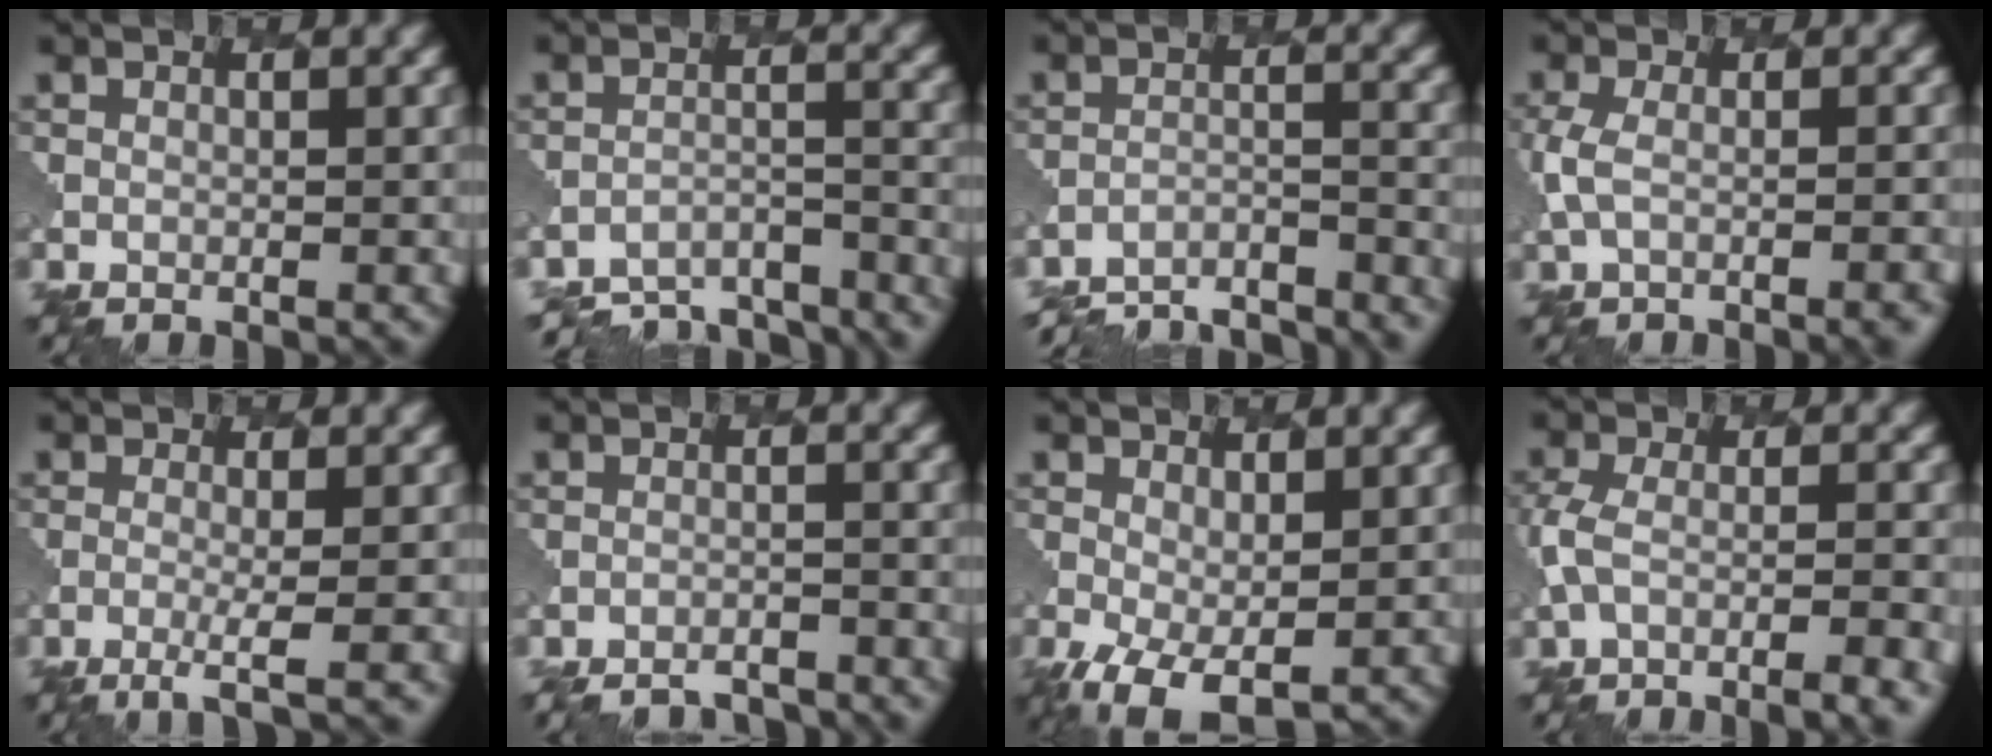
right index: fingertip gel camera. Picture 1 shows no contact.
{"total": 10.2, "force": [-9.7, 2.3, 1.7], "torque": [-0.024, 0.000, -0.120]}
{"total": 12.0, "force": [-11.7, 2.1, 1.3], "torque": [-0.013, -0.003, -0.154]}
{"total": 4.2, "force": [-1.2, 1.5, 3.8], "torque": [-0.076, -0.004, -0.027]}
{"total": 2.8, "force": [-0.9, 0.4, 2.6], "torque": [-0.044, 0.000, -0.027]}
{"total": 5.7, "force": [-5.5, 1.1, 0.8], "torque": [-0.002, 0.001, -0.072]}
{"total": 4.5, "force": [-1.0, 2.6, 3.5], "torque": [-0.085, -0.019, -0.011]}
{"total": 6.8, "force": [-3.0, 2.2, 5.6], "torque": [-0.104, -0.009, -0.059]}